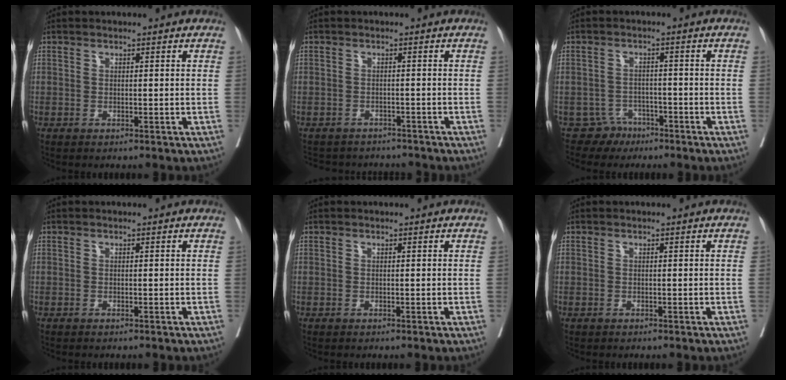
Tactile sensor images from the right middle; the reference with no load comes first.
{"total": 6.6, "force": [-5.9, 3.0, 0.2], "torque": [-0.001, 0.005, -0.074]}
{"total": 3.4, "force": [-2.4, 2.2, -0.8], "torque": [0.013, 0.009, -0.040]}
{"total": 0.0}
{"total": 0.6, "force": [-0.3, -0.1, 0.4], "torque": [-0.015, -0.001, -0.006]}
{"total": 0.0}